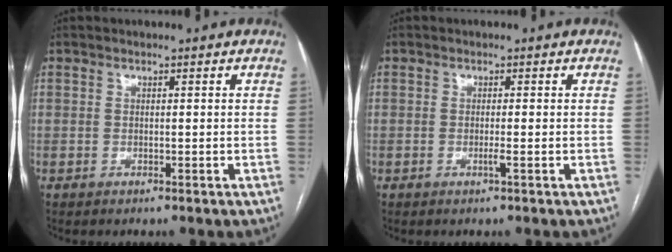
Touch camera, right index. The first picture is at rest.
{"total": 1.0, "force": [-0.4, -0.2, 0.9], "torque": [-0.016, -0.001, -0.007]}